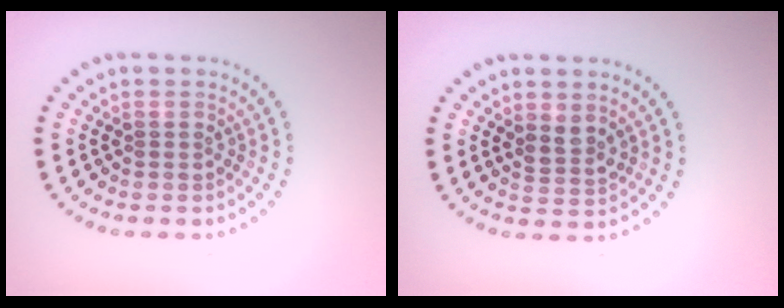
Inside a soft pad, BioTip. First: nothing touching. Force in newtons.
{"total": 1.7, "press": 1.2, "slide": 1.1}